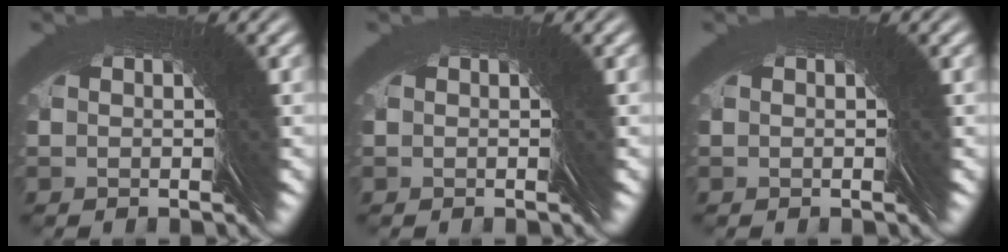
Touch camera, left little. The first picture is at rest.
{"total": 0.0}
{"total": 0.0}